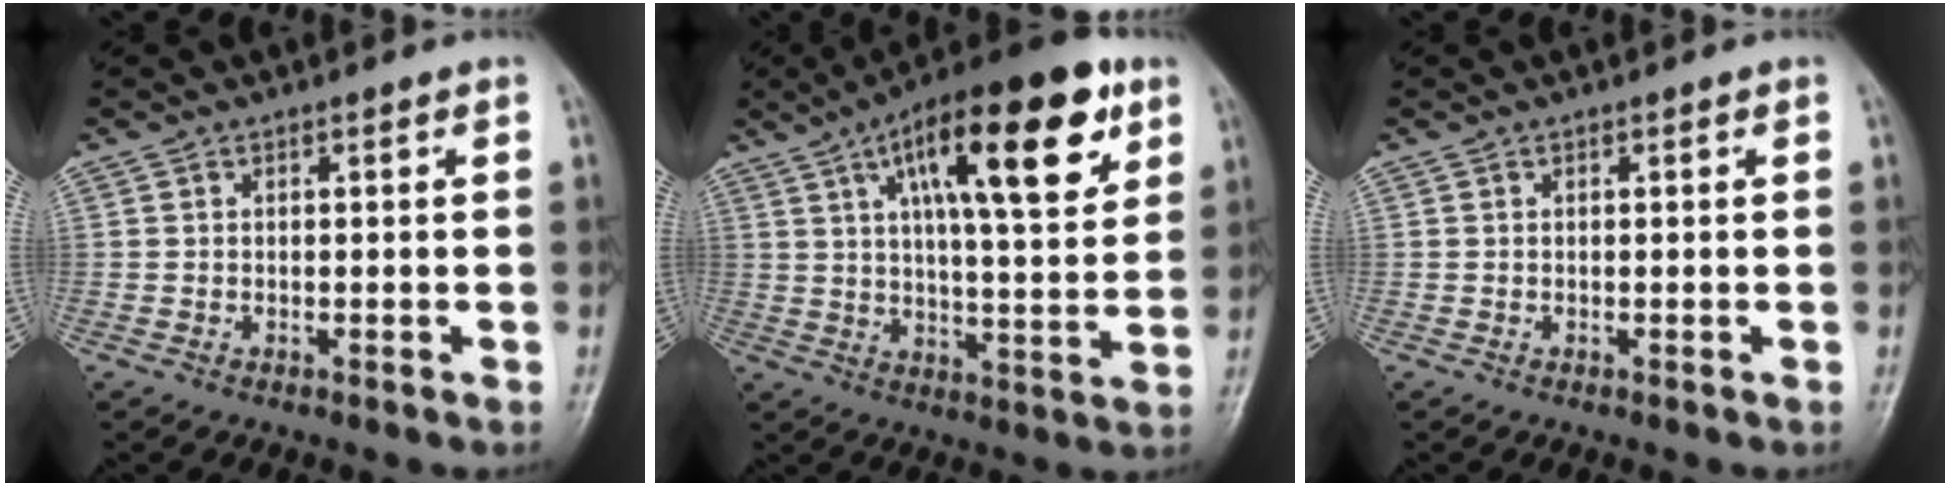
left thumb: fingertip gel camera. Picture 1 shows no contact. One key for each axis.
{"total": 21.3, "fx": 9.5, "fy": 6.8, "fz": 17.9, "tx": -0.252, "ty": -0.016, "tz": 0.141}
{"total": 0.0}